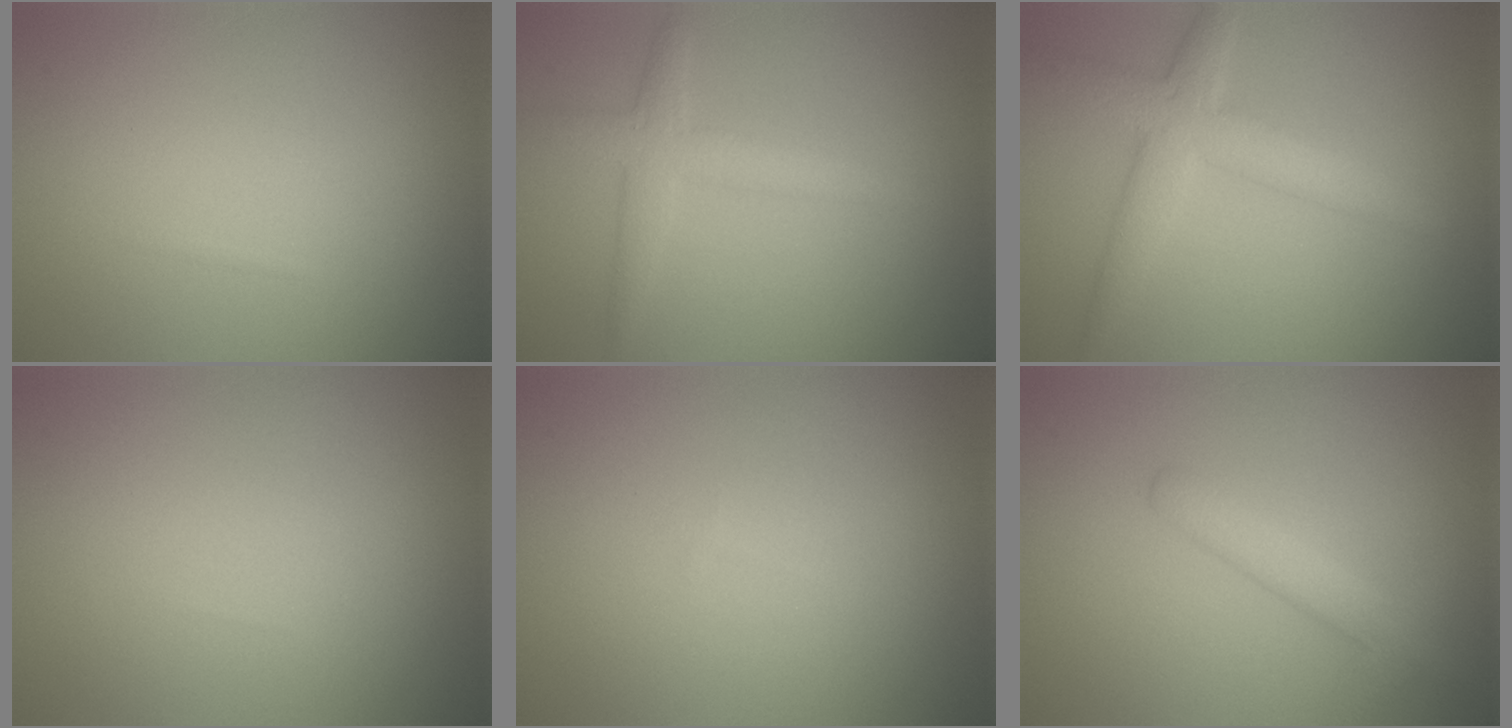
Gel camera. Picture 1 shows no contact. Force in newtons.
{"total": 3.0, "press": 3.0, "slide": 0.1}
{"total": 4.4, "press": 4.4, "slide": 0.1}
{"total": 0.0}
{"total": 0.0}
{"total": 2.5, "press": 2.5, "slide": 0.2}